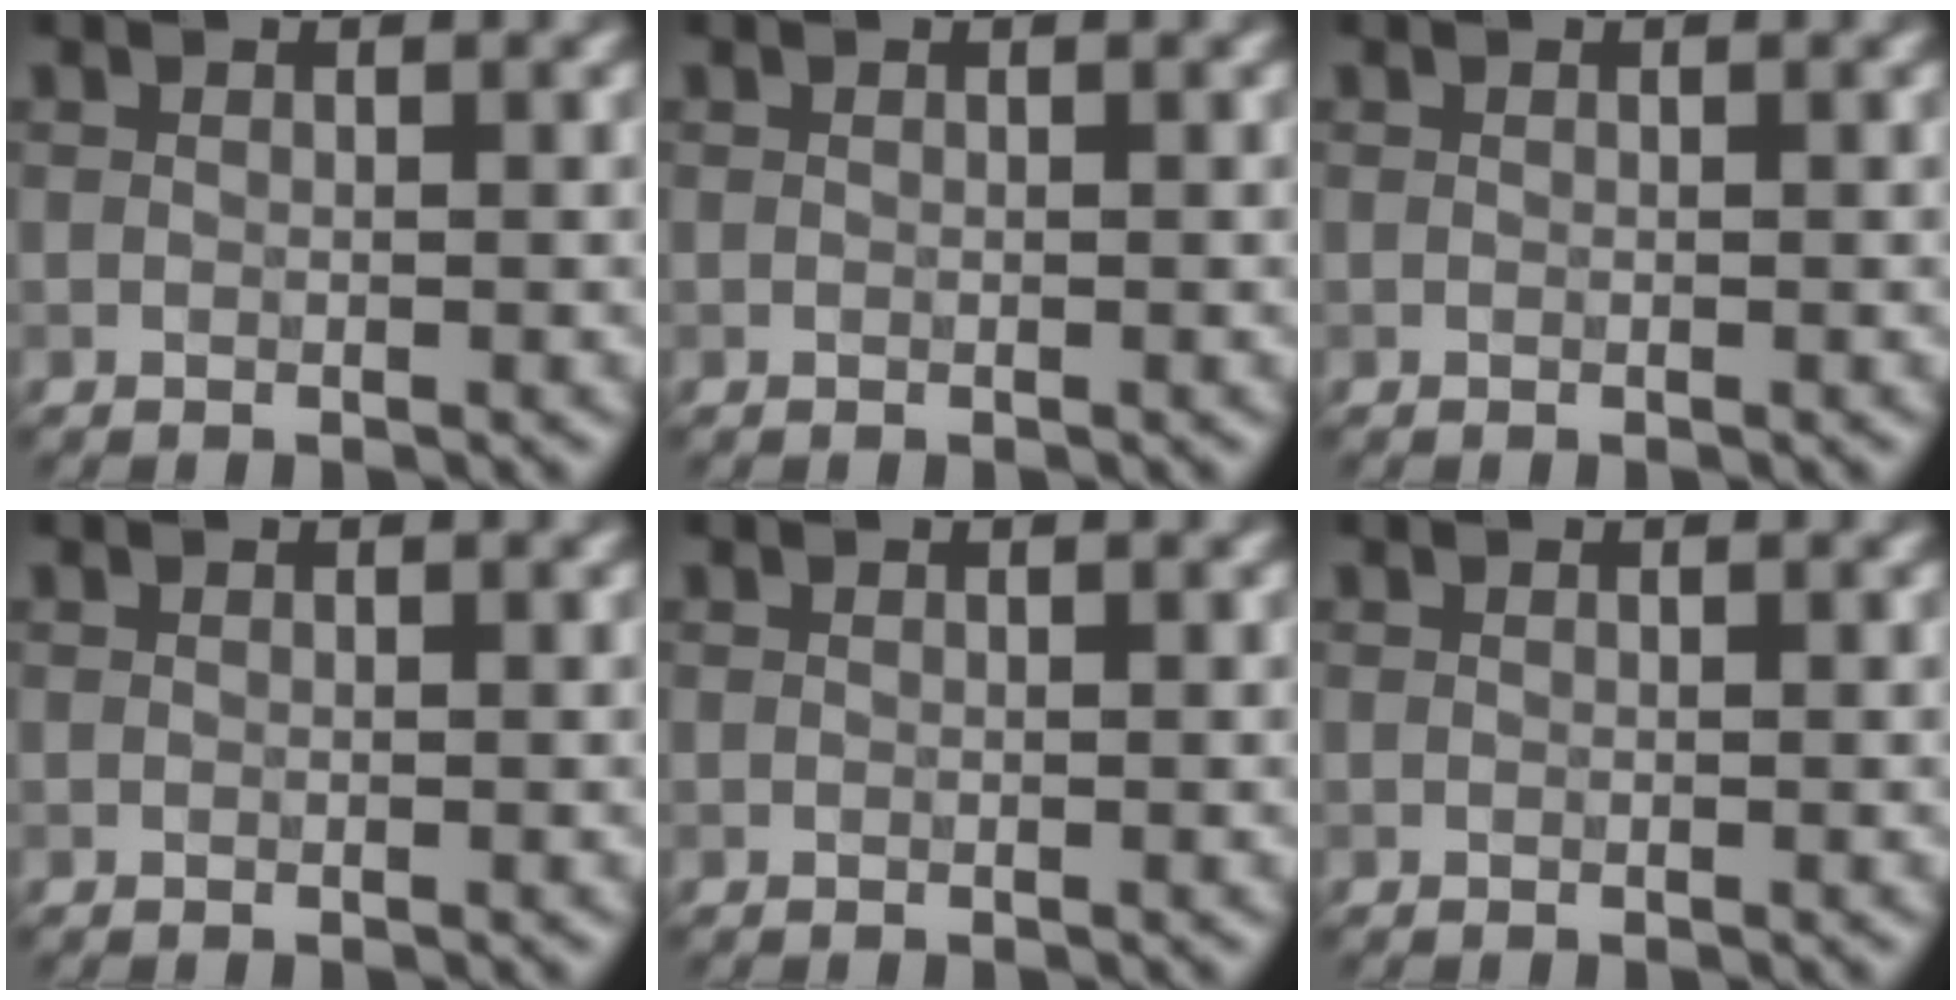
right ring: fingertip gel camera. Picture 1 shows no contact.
{"total": 0.0}
{"total": 0.0}
{"total": 0.0}
{"total": 0.0}
{"total": 0.0}